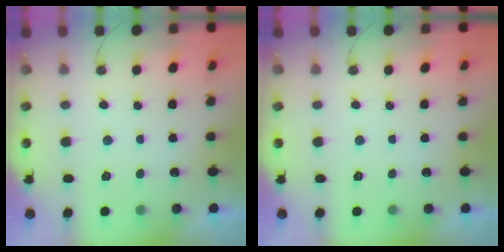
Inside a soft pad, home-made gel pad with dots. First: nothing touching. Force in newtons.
{"total": 0.0}